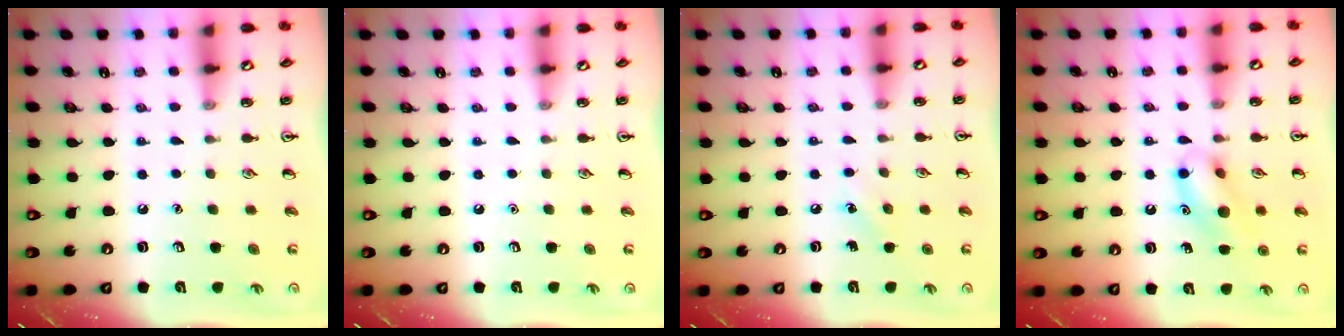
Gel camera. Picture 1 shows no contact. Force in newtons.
{"total": 0.0}
{"total": 5.4, "press": 5.0, "slide": 1.8}
{"total": 11.5, "press": 11.3, "slide": 2.2}